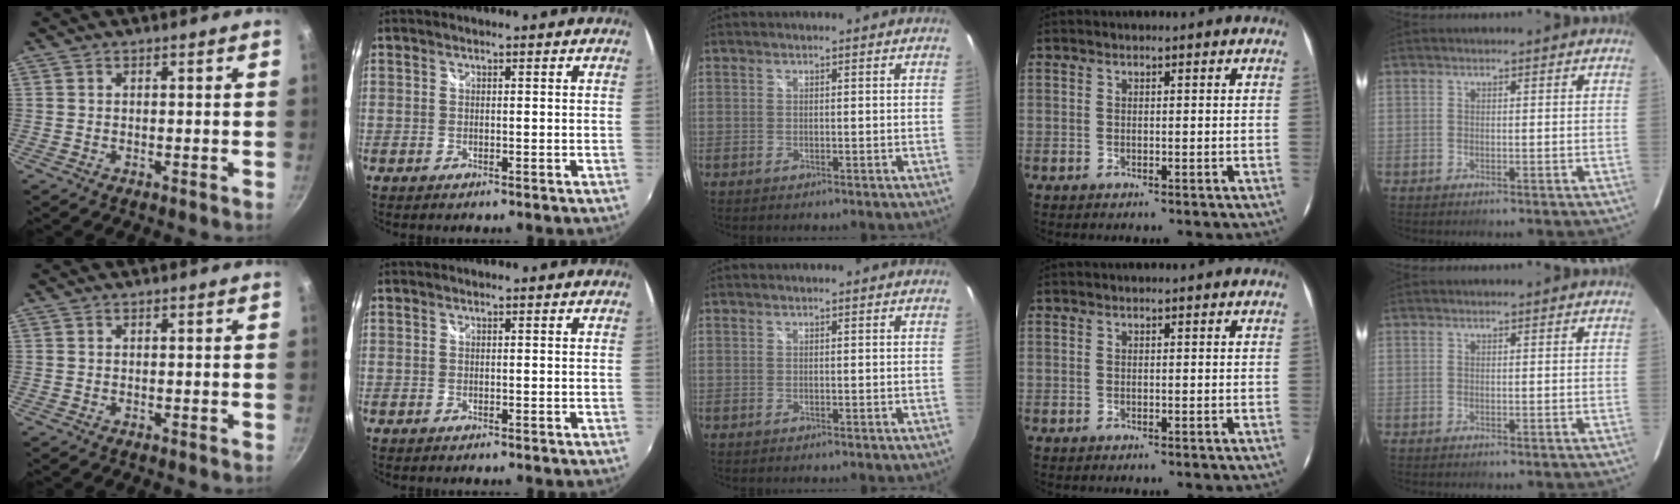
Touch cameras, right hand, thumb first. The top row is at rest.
{}